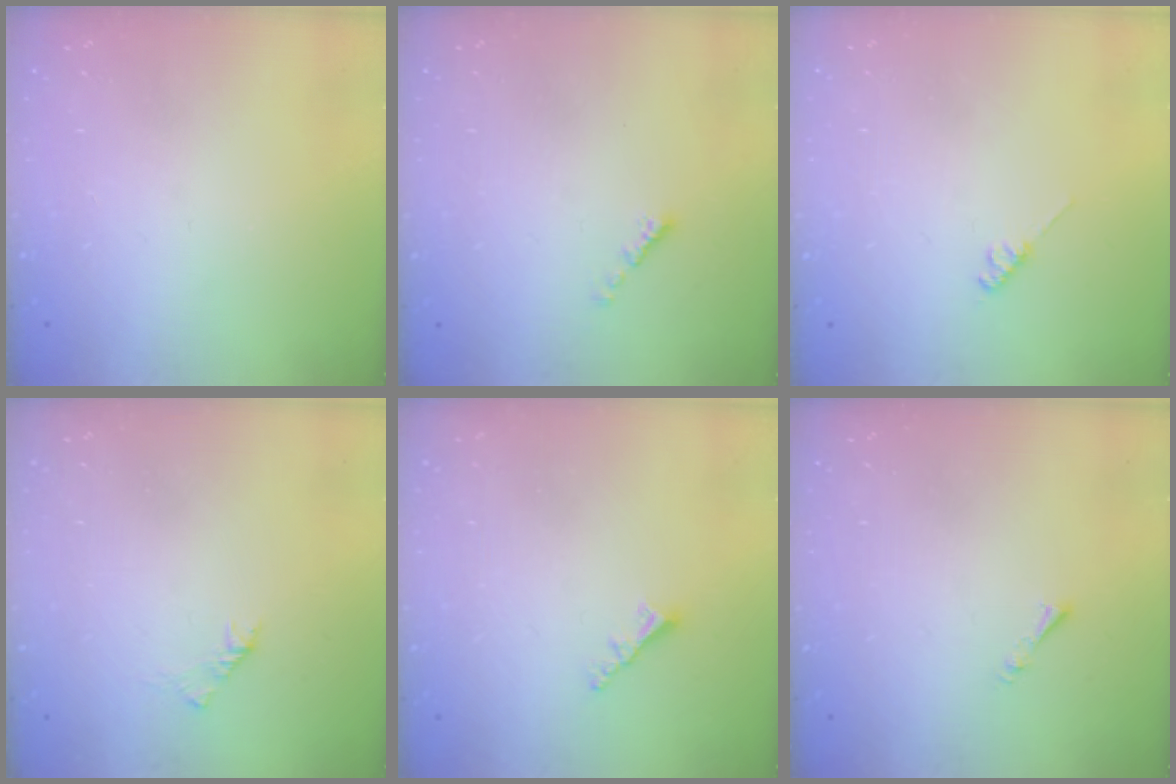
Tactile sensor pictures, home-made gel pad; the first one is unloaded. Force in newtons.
{"total": 0.0}
{"total": 2.6, "press": 2.5, "slide": 0.4}
{"total": 1.6, "press": 1.4, "slide": 0.6}
{"total": 2.3, "press": 2.3, "slide": 0.1}
{"total": 0.8, "press": 0.7, "slide": 0.3}